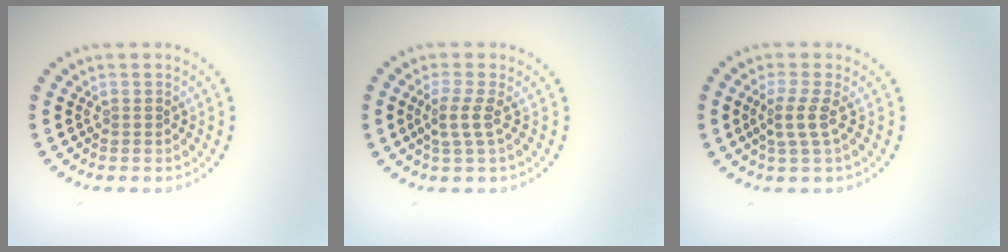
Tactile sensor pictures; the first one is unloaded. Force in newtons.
{"total": 2.1, "press": 1.5, "slide": 1.4}
{"total": 2.1, "press": 1.5, "slide": 1.4}